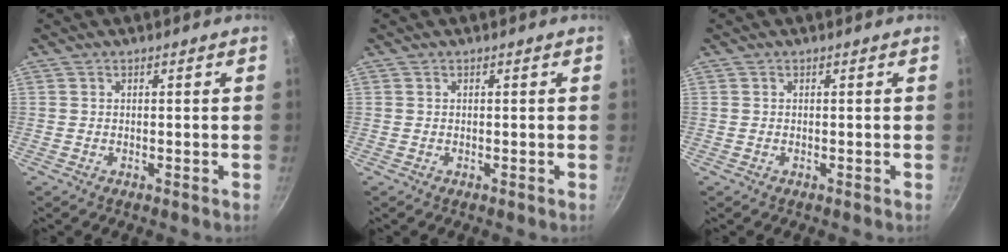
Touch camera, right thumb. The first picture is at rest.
{"total": 0.0}
{"total": 0.0}